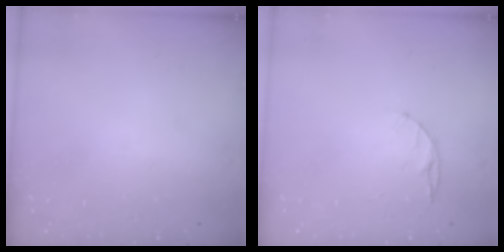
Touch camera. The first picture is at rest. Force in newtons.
{"total": 5.1, "press": 5.1, "slide": 0.6}